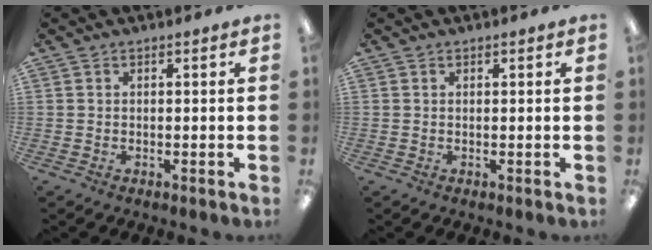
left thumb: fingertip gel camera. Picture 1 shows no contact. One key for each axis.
{"total": 0.5, "fx": 0.4, "fy": 0.2, "fz": 0.1, "tx": 0.005, "ty": -0.001, "tz": 0.006}